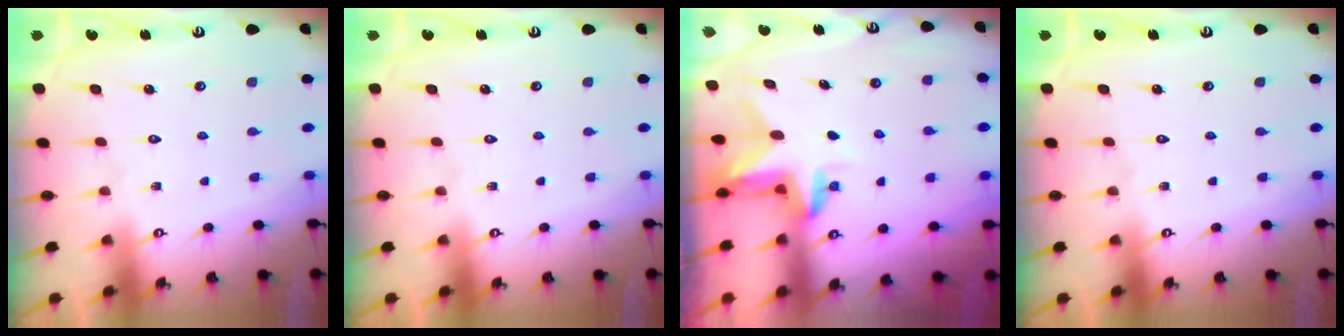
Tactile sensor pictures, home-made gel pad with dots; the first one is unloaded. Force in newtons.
{"total": 0.0}
{"total": 2.9, "press": 2.9, "slide": 0.2}
{"total": 0.0}